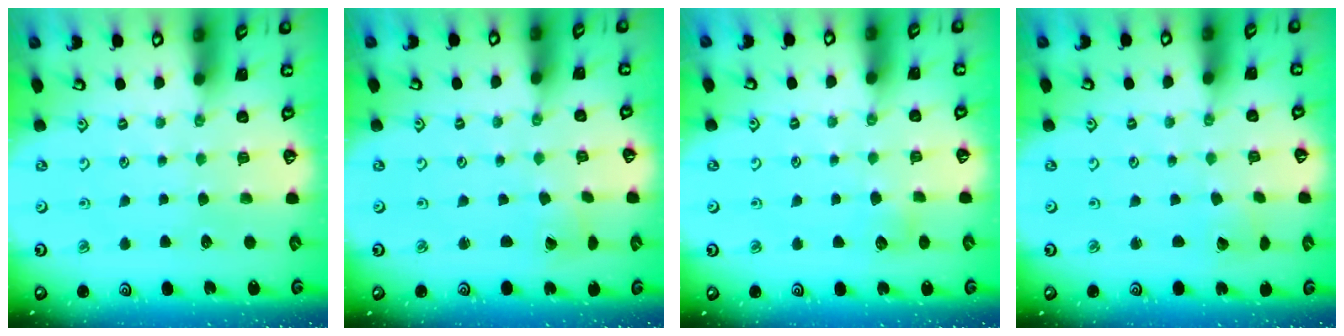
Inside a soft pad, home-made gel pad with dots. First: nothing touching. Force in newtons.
{"total": 1.8, "press": 1.8, "slide": 0.2}
{"total": 4.3, "press": 4.3, "slide": 0.5}
{"total": 1.9, "press": 1.9, "slide": 0.1}